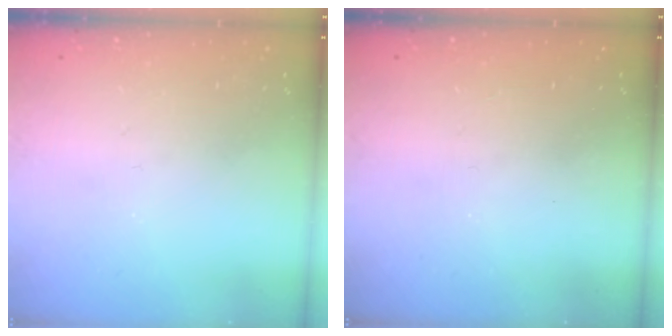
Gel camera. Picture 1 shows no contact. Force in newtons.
{"total": 0.0}